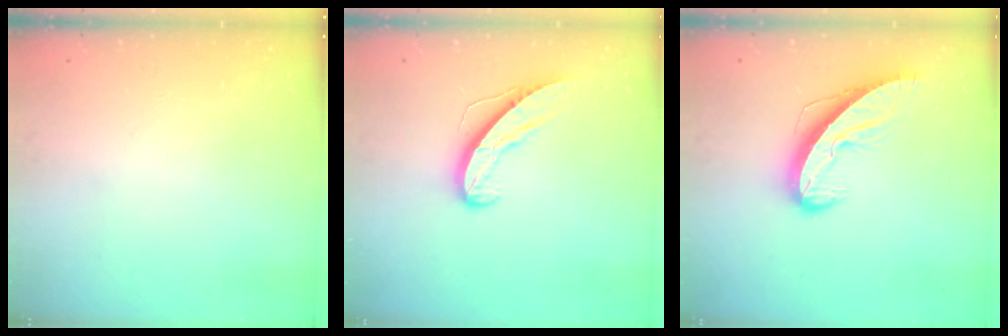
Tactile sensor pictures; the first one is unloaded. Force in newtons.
{"total": 8.7, "press": 8.6, "slide": 0.8}
{"total": 10.0, "press": 9.9, "slide": 1.2}